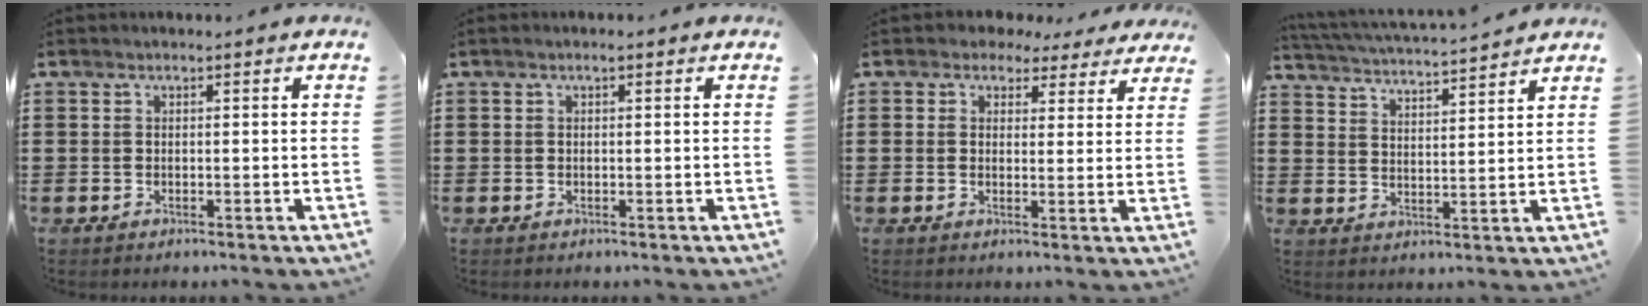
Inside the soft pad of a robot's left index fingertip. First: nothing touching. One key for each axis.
{"total": 0.7, "fx": 0.2, "fy": 0.1, "fz": 0.7, "tx": -0.013, "ty": 0.000, "tz": 0.003}
{"total": 3.0, "fx": 2.3, "fy": 1.8, "fz": 0.7, "tx": -0.018, "ty": -0.002, "tz": 0.041}
{"total": 4.1, "fx": 4.0, "fy": -0.4, "fz": 0.8, "tx": -0.035, "ty": -0.029, "tz": 0.065}